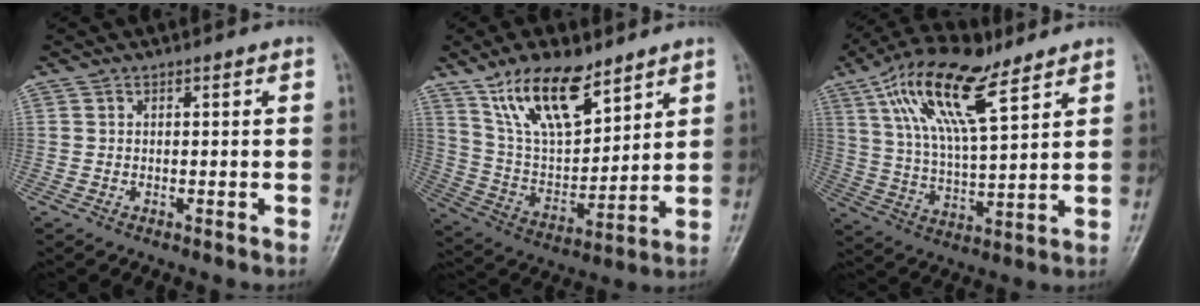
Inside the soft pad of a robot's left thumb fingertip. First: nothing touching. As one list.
[{"total": 16.2, "force": [10.6, 6.8, 10.1], "torque": [-0.145, -0.052, 0.207]}, {"total": 16.7, "force": [9.1, 6.1, 12.6], "torque": [-0.221, -0.019, 0.169]}]